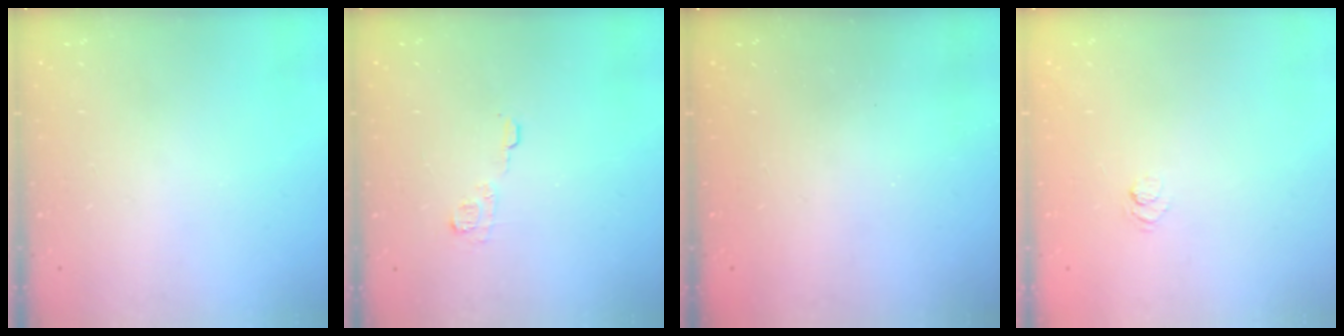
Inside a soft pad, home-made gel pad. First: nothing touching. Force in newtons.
{"total": 6.2, "press": 6.2, "slide": 0.5}
{"total": 2.3, "press": 2.2, "slide": 0.7}
{"total": 3.6, "press": 3.4, "slide": 1.3}